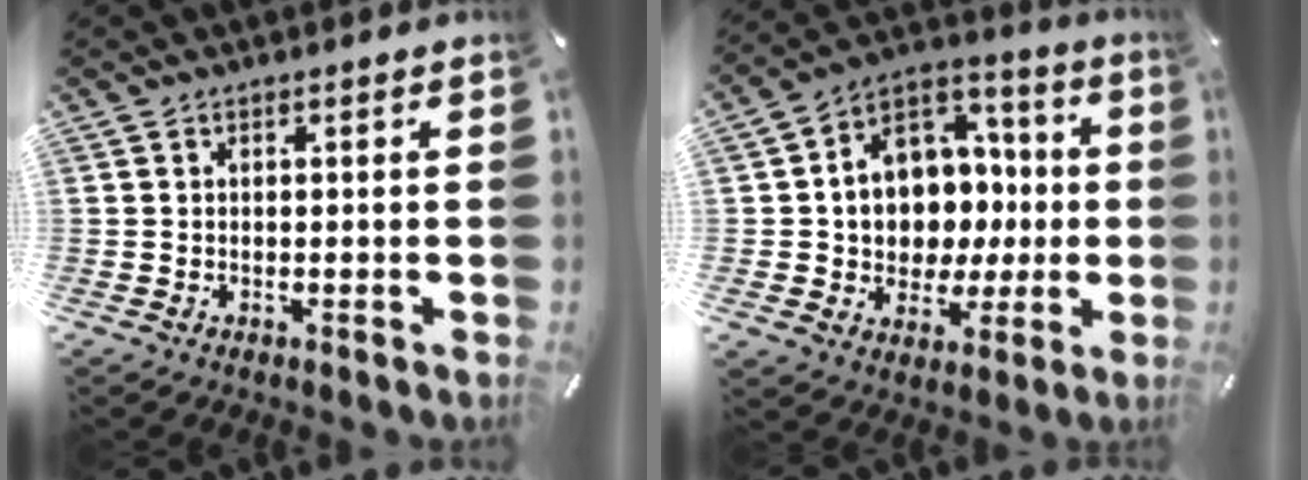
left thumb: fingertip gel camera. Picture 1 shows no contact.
{"total": 12.2, "force": [-0.2, 11.4, 4.4], "torque": [-0.070, -0.015, 0.009]}